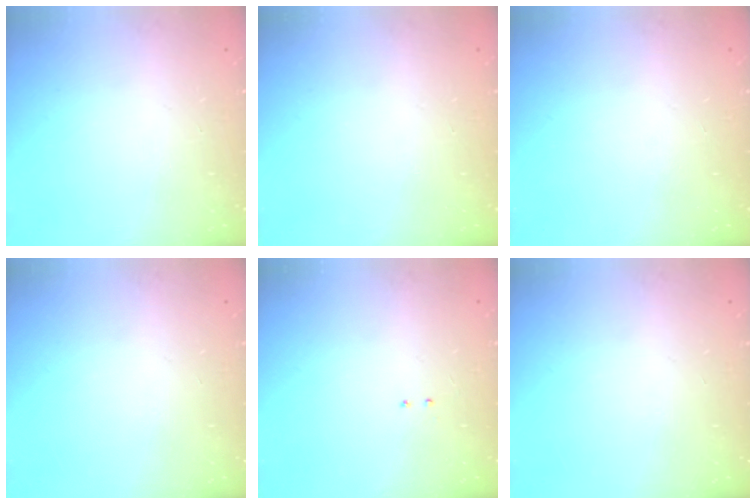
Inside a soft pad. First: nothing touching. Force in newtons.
{"total": 0.0}
{"total": 0.0}
{"total": 0.0}
{"total": 2.0, "press": 2.0, "slide": 0.4}
{"total": 0.0}